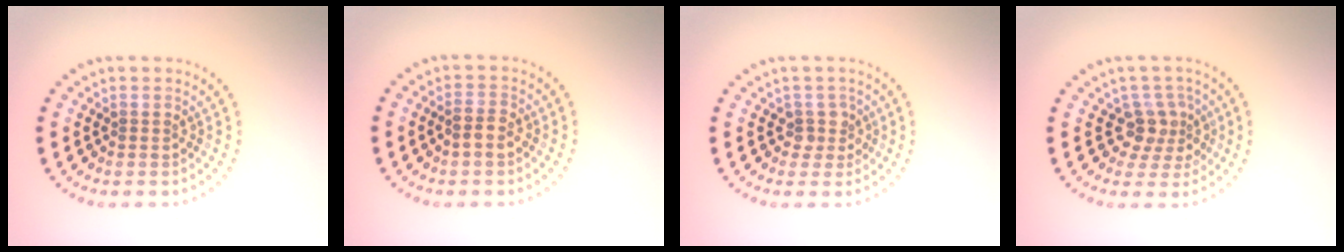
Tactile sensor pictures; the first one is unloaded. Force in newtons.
{"total": 1.6, "press": 1.5, "slide": 0.4}
{"total": 1.7, "press": 1.3, "slide": 1.1}
{"total": 2.9, "press": 2.3, "slide": 1.8}